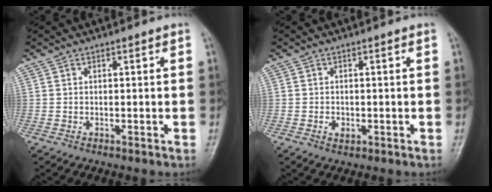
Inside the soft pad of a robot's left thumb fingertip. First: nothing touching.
{"total": 1.6, "force": [-0.4, 1.1, 1.1], "torque": [-0.012, 0.000, -0.003]}